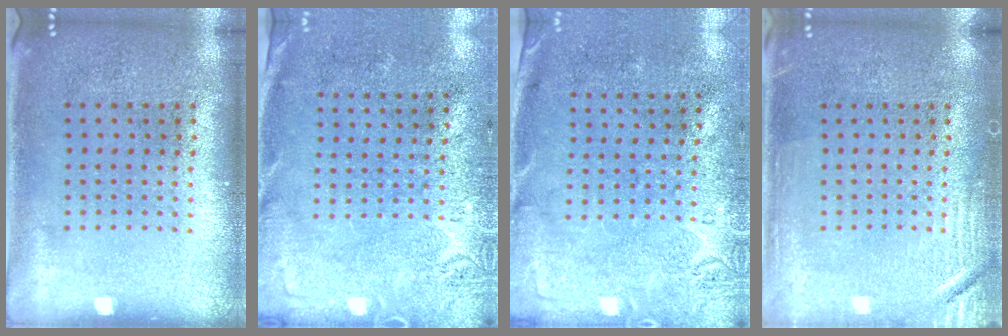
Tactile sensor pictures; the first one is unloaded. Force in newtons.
{"total": 2.6, "press": 2.2, "slide": 1.4}
{"total": 2.8, "press": 2.2, "slide": 1.7}
{"total": 2.7, "press": 2.7, "slide": 0.4}